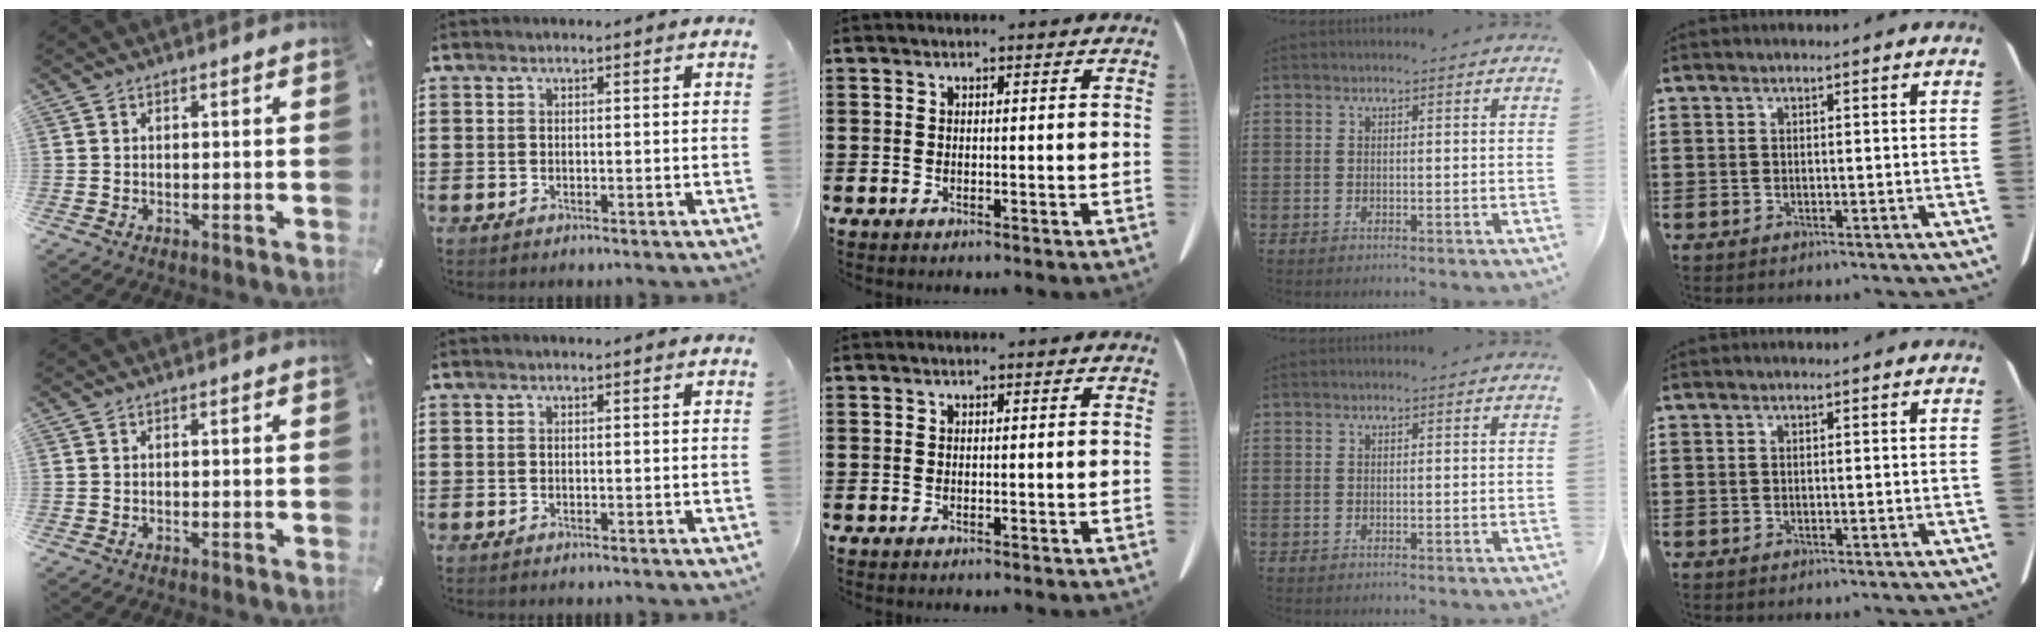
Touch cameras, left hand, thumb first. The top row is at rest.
{}